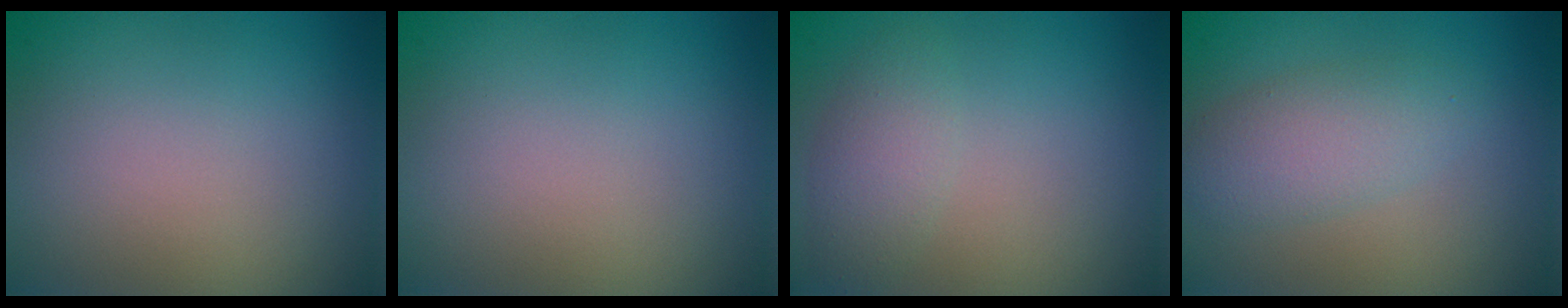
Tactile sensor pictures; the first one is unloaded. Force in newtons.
{"total": 0.0}
{"total": 2.2, "press": 2.2, "slide": 0.0}
{"total": 3.4, "press": 3.4, "slide": 0.1}